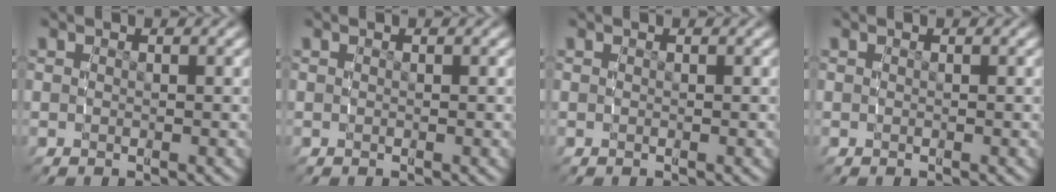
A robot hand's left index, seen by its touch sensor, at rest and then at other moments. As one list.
[{"total": 0.0}, {"total": 0.0}, {"total": 0.0}]